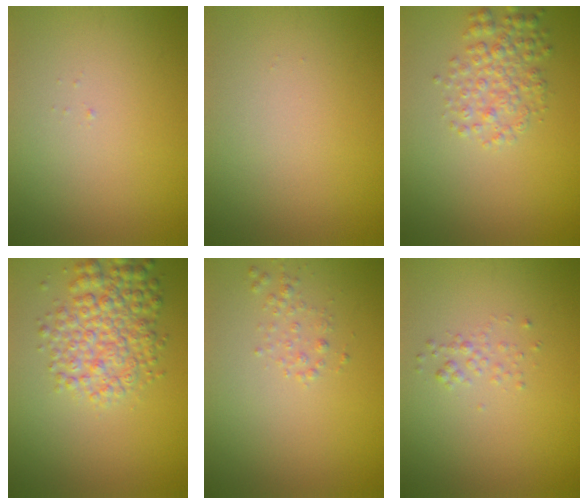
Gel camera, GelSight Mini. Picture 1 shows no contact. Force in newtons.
{"total": 0.0}
{"total": 3.1, "press": 3.1, "slide": 0.1}
{"total": 5.2, "press": 5.2, "slide": 0.2}
{"total": 1.0, "press": 1.0, "slide": 0.0}
{"total": 1.0, "press": 1.0, "slide": 0.1}